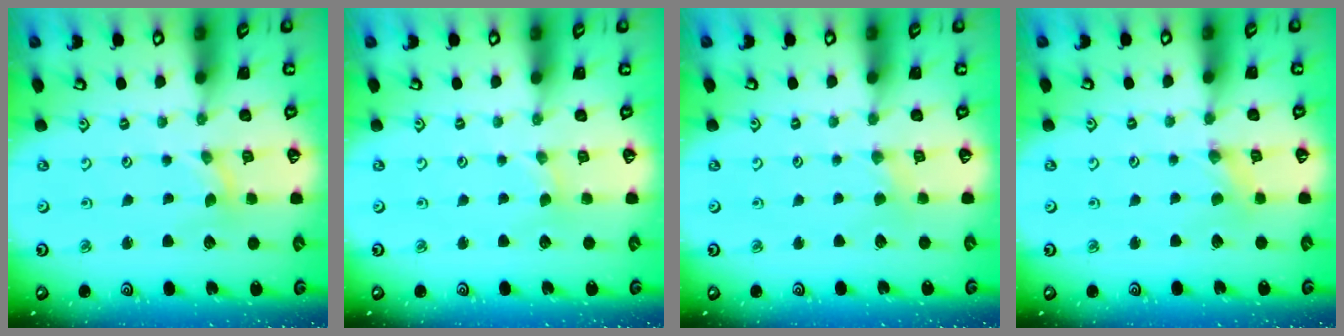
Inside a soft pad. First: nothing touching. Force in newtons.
{"total": 0.0}
{"total": 1.4, "press": 1.4, "slide": 0.3}
{"total": 0.0}